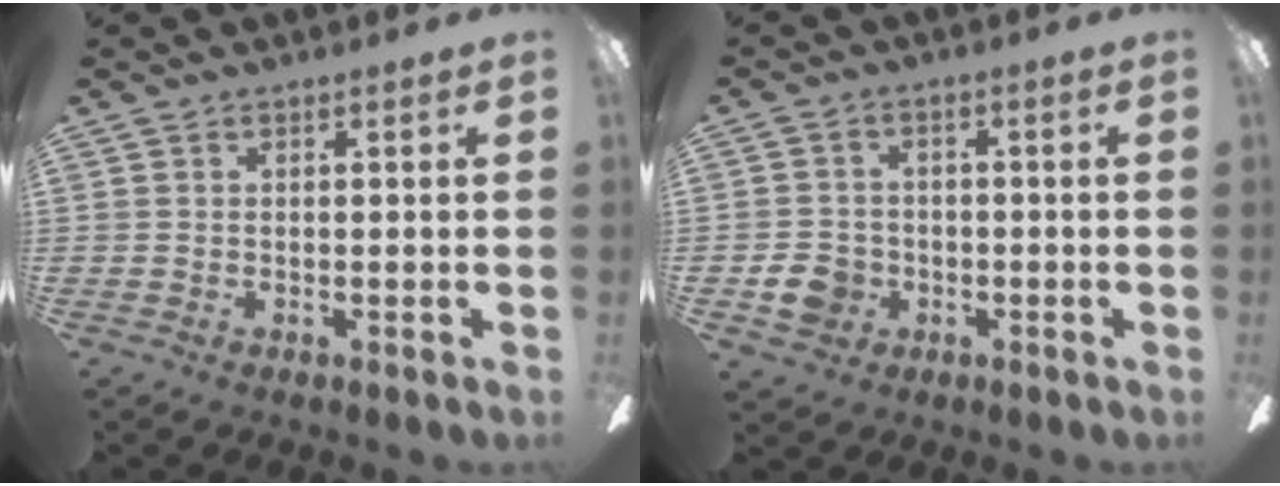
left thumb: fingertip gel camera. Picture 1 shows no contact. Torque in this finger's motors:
{"motor_torque": [-0.01, 0.02, -0.05, -0.04, 0.00]}